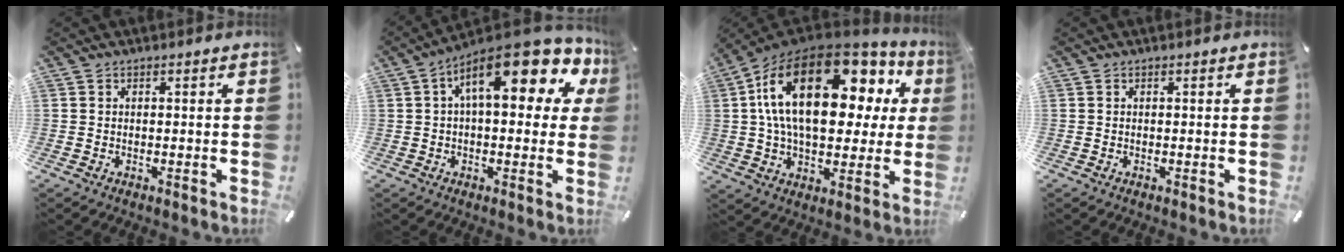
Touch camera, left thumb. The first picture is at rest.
{"total": 16.7, "force": [6.9, 6.8, 13.6], "torque": [-0.198, -0.037, 0.111]}
{"total": 24.6, "force": [7.7, 13.0, 19.3], "torque": [-0.362, -0.038, 0.126]}
{"total": 0.0}